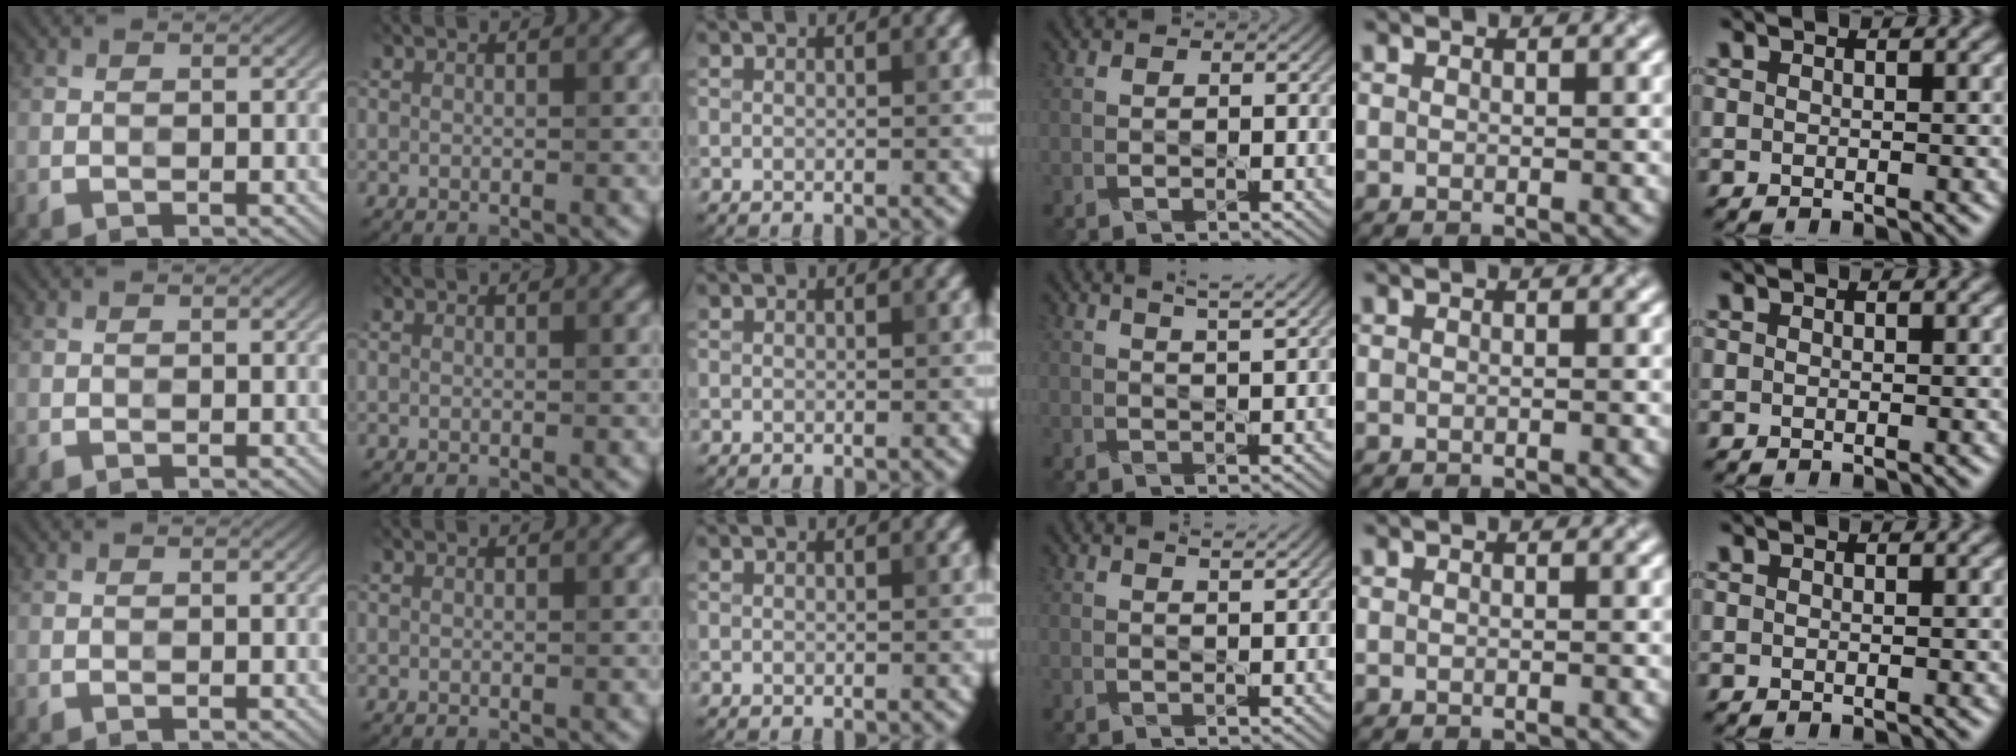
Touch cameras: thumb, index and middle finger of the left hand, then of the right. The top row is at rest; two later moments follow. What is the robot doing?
{"motion": "dispense", "object": "spray bottle"}